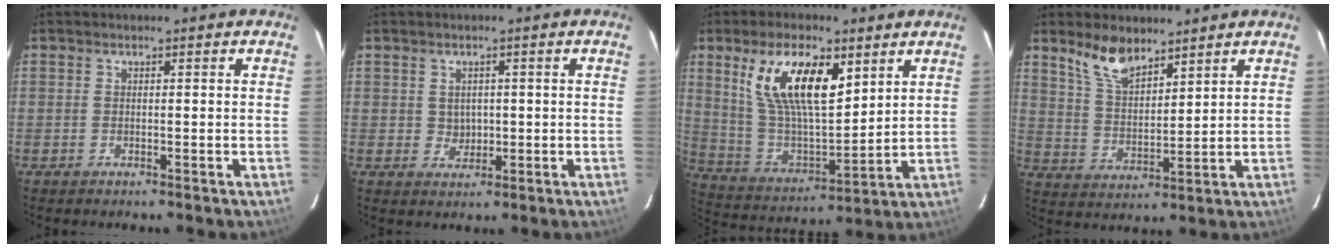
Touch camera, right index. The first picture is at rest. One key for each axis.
{"total": 2.5, "fx": 0.3, "fy": 2.4, "fz": 0.7, "tx": -0.010, "ty": 0.006, "tz": 0.011}
{"total": 16.8, "fx": 8.0, "fy": 6.7, "fz": 13.2, "tx": -0.248, "ty": 0.006, "tz": 0.160}
{"total": 8.7, "fx": 6.5, "fy": 4.0, "fz": 4.0, "tx": -0.073, "ty": 0.012, "tz": 0.130}